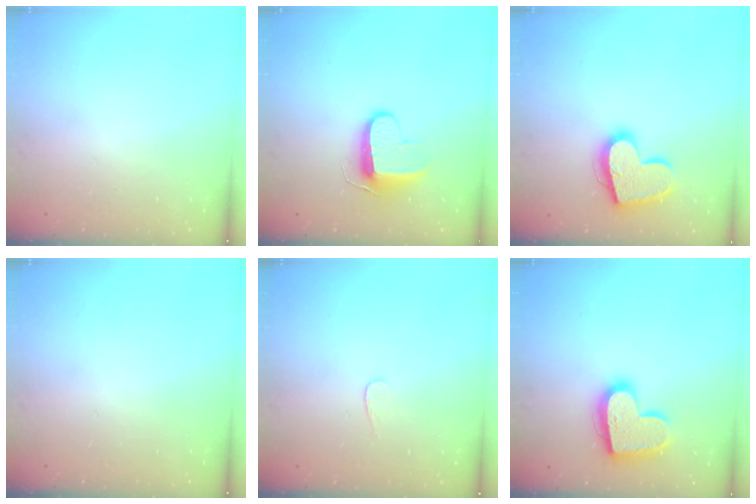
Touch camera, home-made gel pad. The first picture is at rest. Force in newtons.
{"total": 10.4, "press": 10.3, "slide": 0.9}
{"total": 17.9, "press": 17.9, "slide": 1.3}
{"total": 0.0}
{"total": 3.3, "press": 3.3, "slide": 0.3}
{"total": 17.3, "press": 17.3, "slide": 1.1}